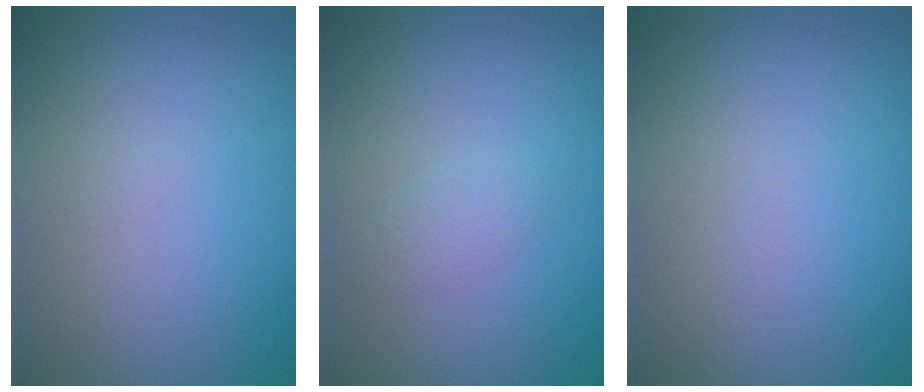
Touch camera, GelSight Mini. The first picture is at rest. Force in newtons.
{"total": 1.2, "press": 1.2, "slide": 0.1}
{"total": 0.0}